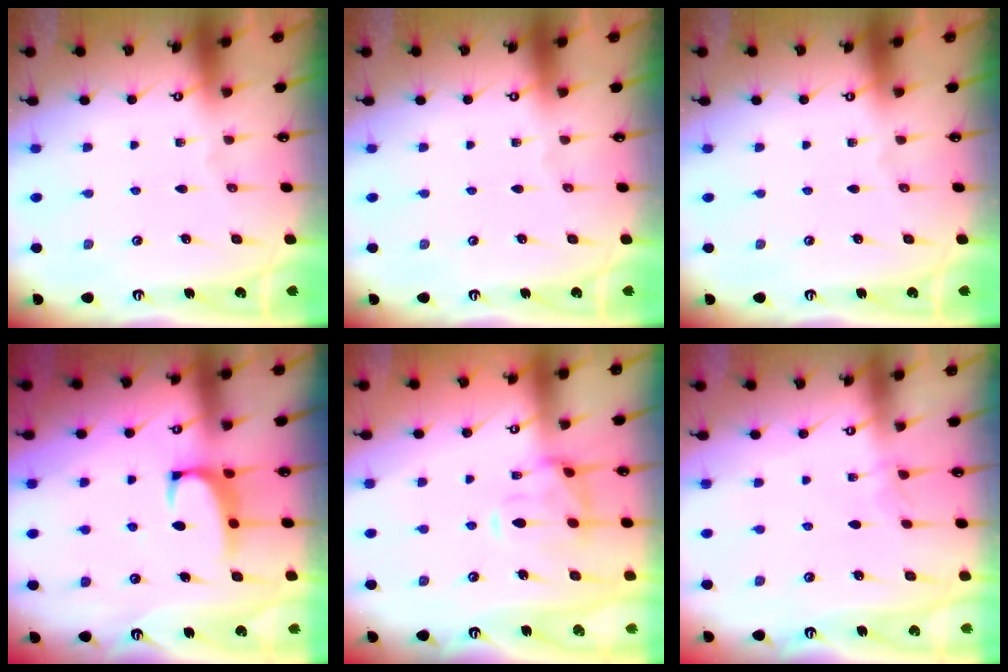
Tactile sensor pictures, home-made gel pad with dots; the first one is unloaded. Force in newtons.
{"total": 0.0}
{"total": 0.0}
{"total": 1.4, "press": 1.1, "slide": 0.8}
{"total": 3.8, "press": 3.5, "slide": 1.4}
{"total": 3.5, "press": 3.5, "slide": 0.2}